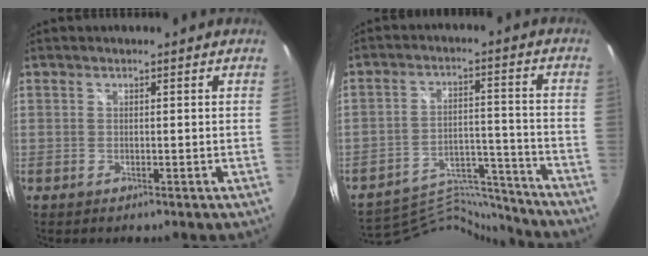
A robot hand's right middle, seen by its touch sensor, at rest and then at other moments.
{"total": 15.4, "force": [-15.2, 1.3, 1.8], "torque": [-0.042, 0.024, -0.239]}